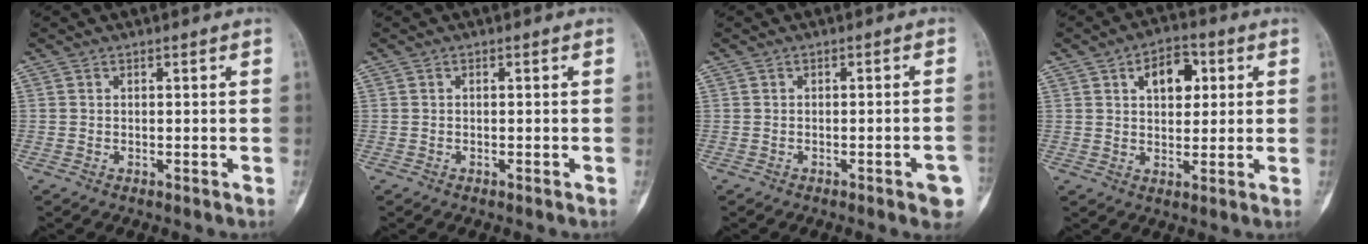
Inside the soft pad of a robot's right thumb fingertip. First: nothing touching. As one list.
[{"total": 0.0}, {"total": 4.5, "force": [-2.1, 1.0, 3.8], "torque": [-0.041, 0.010, -0.023]}, {"total": 8.3, "force": [2.7, 5.1, 5.9], "torque": [-0.059, 0.000, 0.038]}]